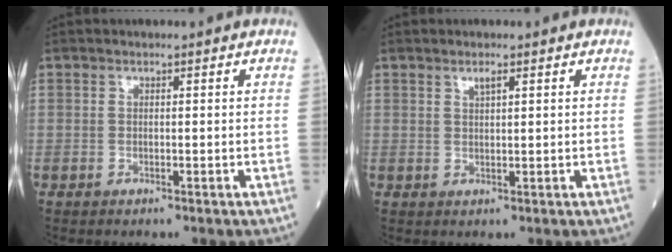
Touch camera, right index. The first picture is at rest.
{"total": 1.3, "force": [0.9, 0.2, 1.0], "torque": [-0.020, 0.000, 0.017]}